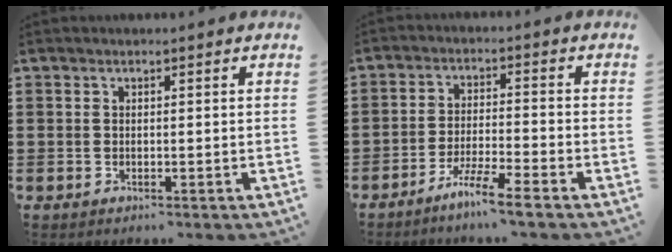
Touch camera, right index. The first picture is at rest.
{"total": 5.2, "force": [-4.3, -0.6, 2.8], "torque": [-0.061, -0.012, -0.083]}